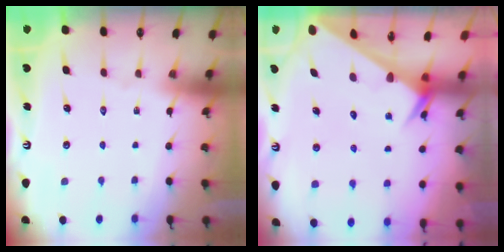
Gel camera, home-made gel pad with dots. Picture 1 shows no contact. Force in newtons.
{"total": 2.4, "press": 2.4, "slide": 0.1}